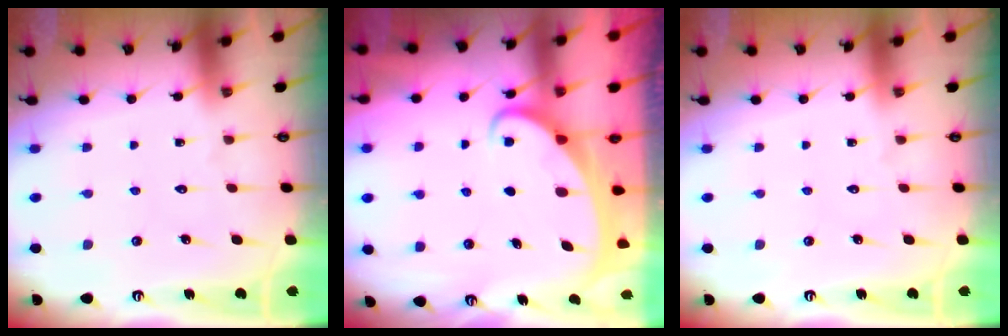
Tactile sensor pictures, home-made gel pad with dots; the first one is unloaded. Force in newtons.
{"total": 2.1, "press": 2.1, "slide": 0.4}
{"total": 0.0}